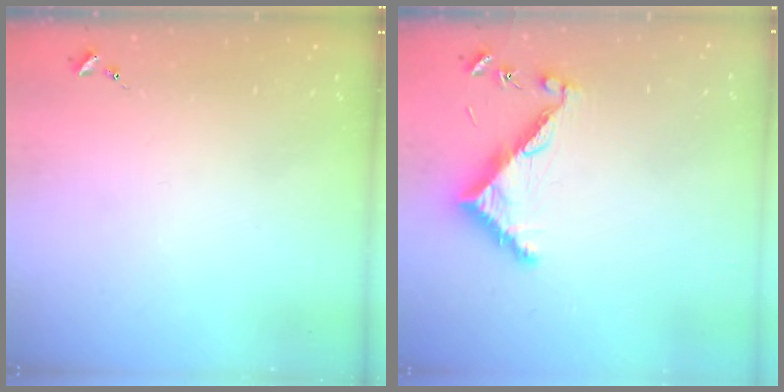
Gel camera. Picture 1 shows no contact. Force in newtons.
{"total": 8.0, "press": 7.9, "slide": 0.4}